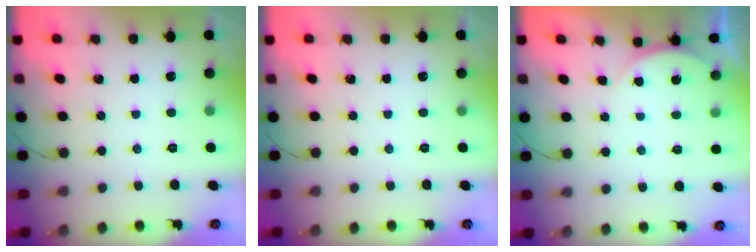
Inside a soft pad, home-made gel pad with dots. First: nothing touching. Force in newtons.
{"total": 0.0}
{"total": 2.8, "press": 2.1, "slide": 1.7}